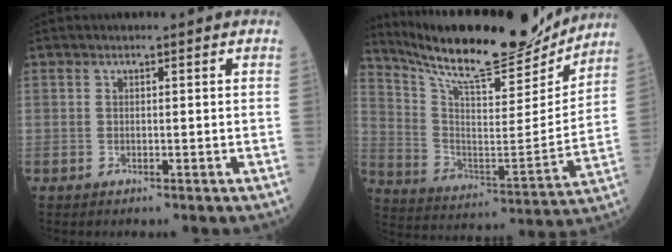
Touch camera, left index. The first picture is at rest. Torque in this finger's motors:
{"motor_torque": [0.99, -1.12, 0.43, 0.13]}